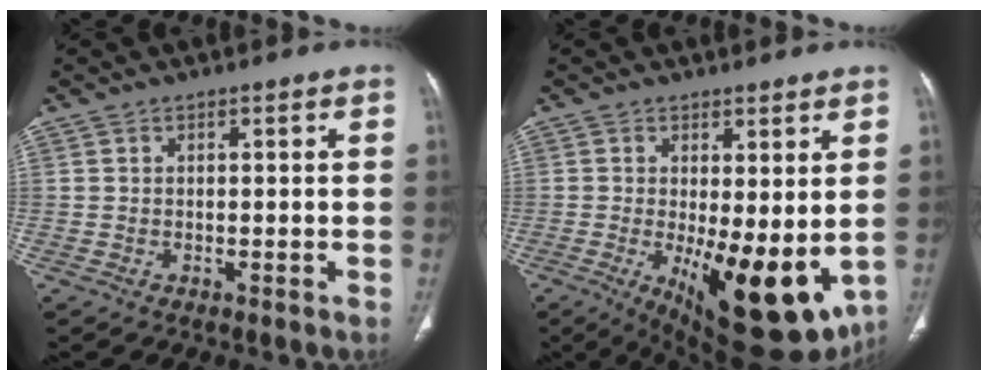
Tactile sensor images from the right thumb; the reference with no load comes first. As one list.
[{"total": 15.8, "force": [-2.3, 6.2, 14.3], "torque": [-0.206, -0.036, -0.013]}]